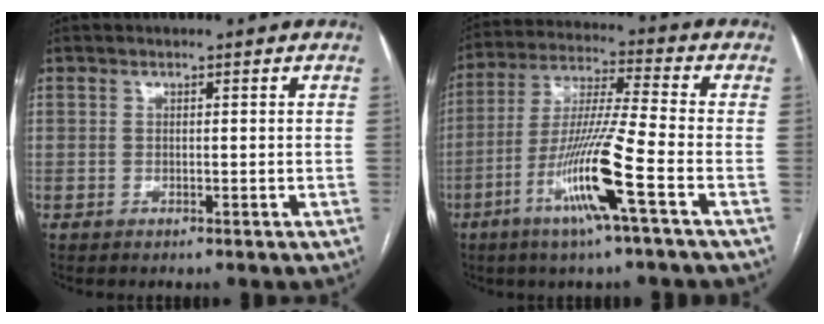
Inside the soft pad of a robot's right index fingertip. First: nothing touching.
{"total": 13.3, "force": [-5.7, -1.0, 12.0], "torque": [-0.239, -0.014, -0.112]}